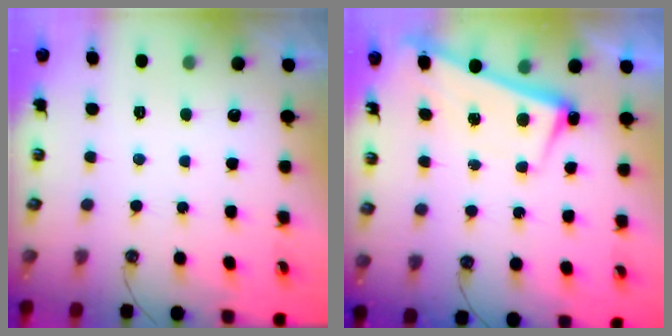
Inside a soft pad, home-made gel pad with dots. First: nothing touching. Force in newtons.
{"total": 2.6, "press": 2.4, "slide": 1.0}